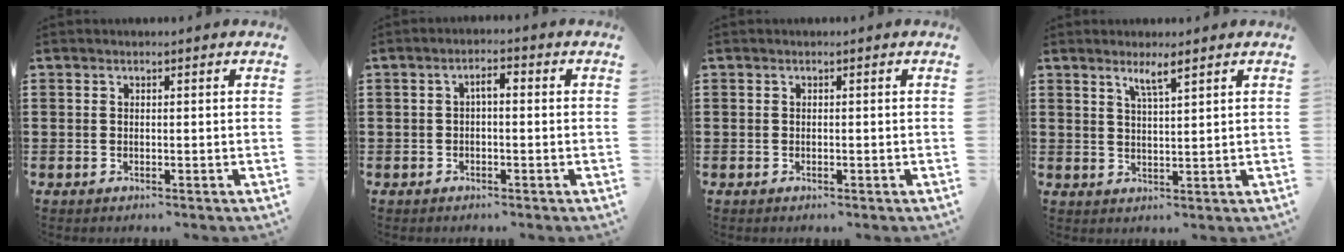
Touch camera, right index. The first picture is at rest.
{"total": 2.1, "force": [-0.4, 0.7, 2.0], "torque": [-0.039, 0.007, -0.010]}
{"total": 0.0}
{"total": 3.0, "force": [2.1, 0.1, 2.1], "torque": [-0.046, 0.000, 0.036]}